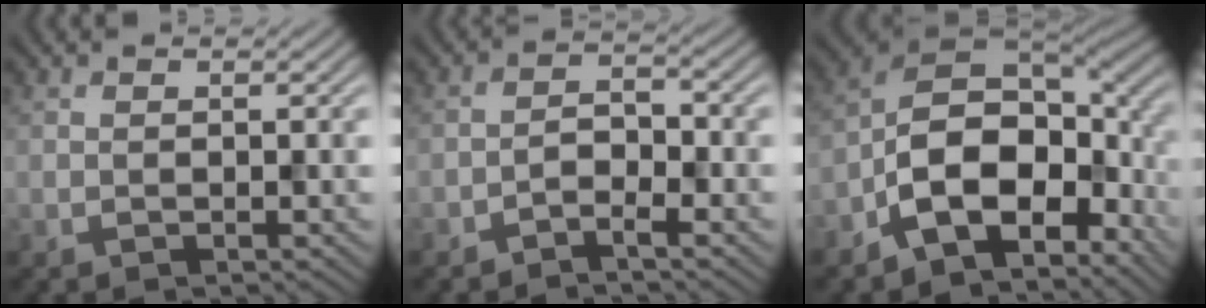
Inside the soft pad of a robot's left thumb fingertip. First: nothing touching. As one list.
[{"total": 2.5, "force": [-1.9, 0.9, 1.5], "torque": [-0.026, 0.009, -0.042]}, {"total": 14.2, "force": [-5.1, 8.3, 10.3], "torque": [-0.180, -0.019, -0.104]}]